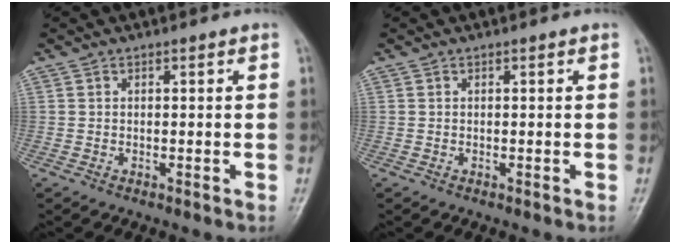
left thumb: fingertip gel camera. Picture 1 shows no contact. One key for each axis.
{"total": 0.0}